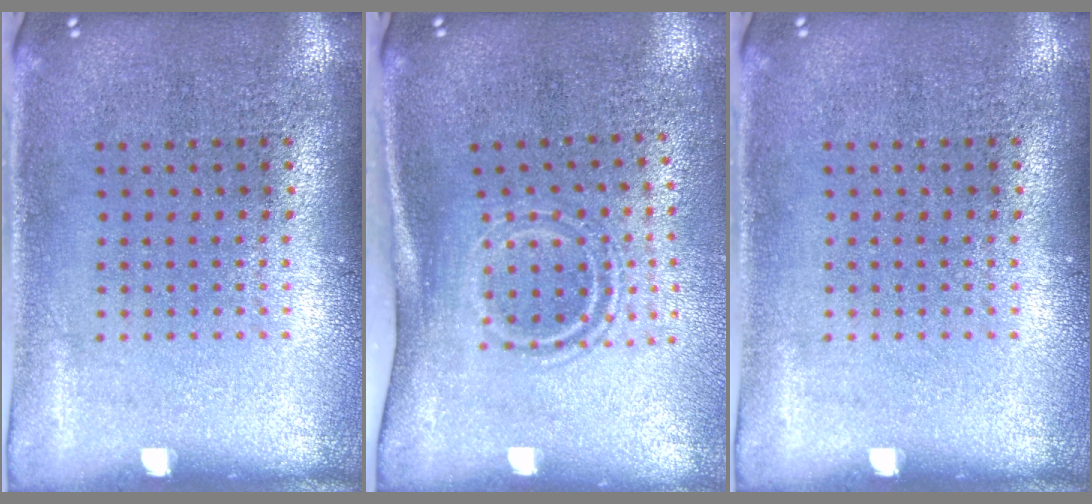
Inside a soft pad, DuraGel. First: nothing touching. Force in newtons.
{"total": 1.7, "press": 1.0, "slide": 1.3}
{"total": 0.0}